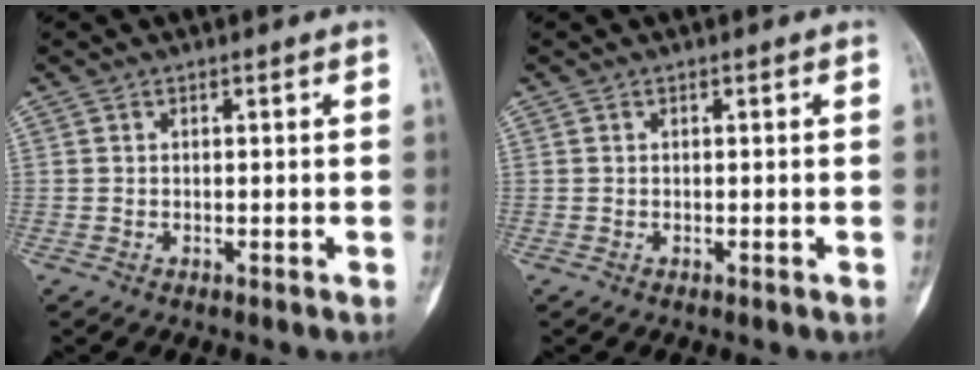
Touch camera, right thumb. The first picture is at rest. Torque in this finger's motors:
{"motor_torque": [0.00, 0.00, 0.00, 0.00, 0.02]}